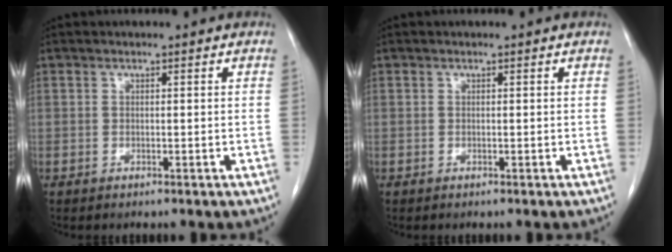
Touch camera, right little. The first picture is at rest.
{"total": 0.0}